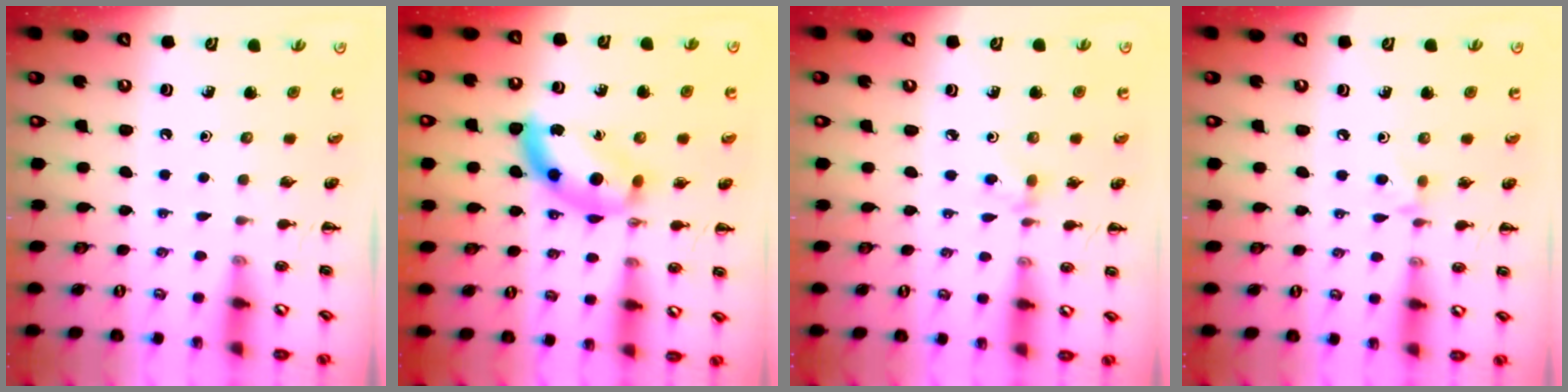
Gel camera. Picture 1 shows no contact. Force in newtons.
{"total": 10.7, "press": 10.7, "slide": 0.5}
{"total": 4.0, "press": 3.7, "slide": 1.4}
{"total": 4.4, "press": 4.1, "slide": 1.5}